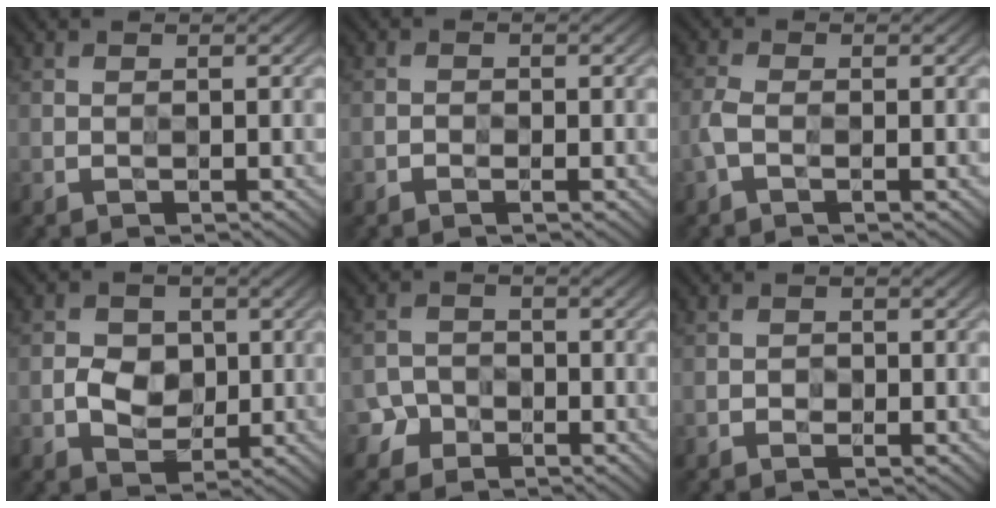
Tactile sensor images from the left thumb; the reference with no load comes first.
{"total": 0.9, "force": [-0.8, 0.4, -0.2], "torque": [0.014, -0.001, -0.015]}
{"total": 2.6, "force": [-1.4, 1.2, 1.8], "torque": [-0.043, -0.001, -0.029]}
{"total": 3.6, "force": [-0.3, 3.2, 1.5], "torque": [-0.023, 0.001, -0.009]}
{"total": 3.0, "force": [-2.0, 2.2, -0.3], "torque": [0.014, -0.002, -0.046]}
{"total": 1.0, "force": [-0.5, 0.9, 0.1], "torque": [0.009, 0.000, -0.011]}